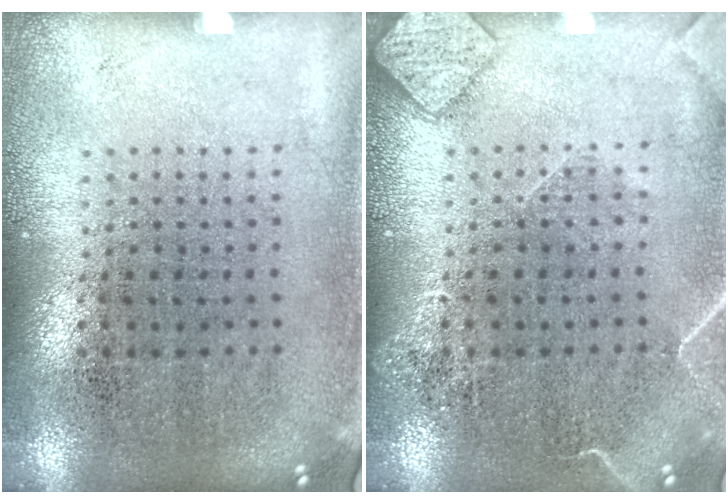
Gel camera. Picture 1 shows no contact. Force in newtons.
{"total": 2.3, "press": 2.3, "slide": 0.3}